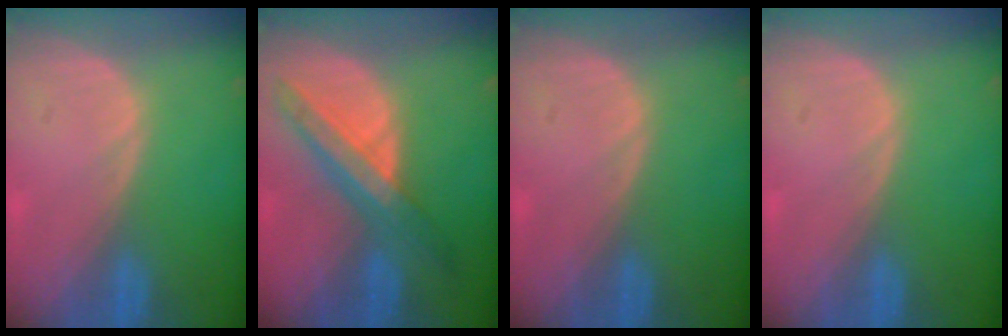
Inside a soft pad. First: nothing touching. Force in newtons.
{"total": 7.8, "press": 7.2, "slide": 3.0}
{"total": 0.0}
{"total": 0.0}